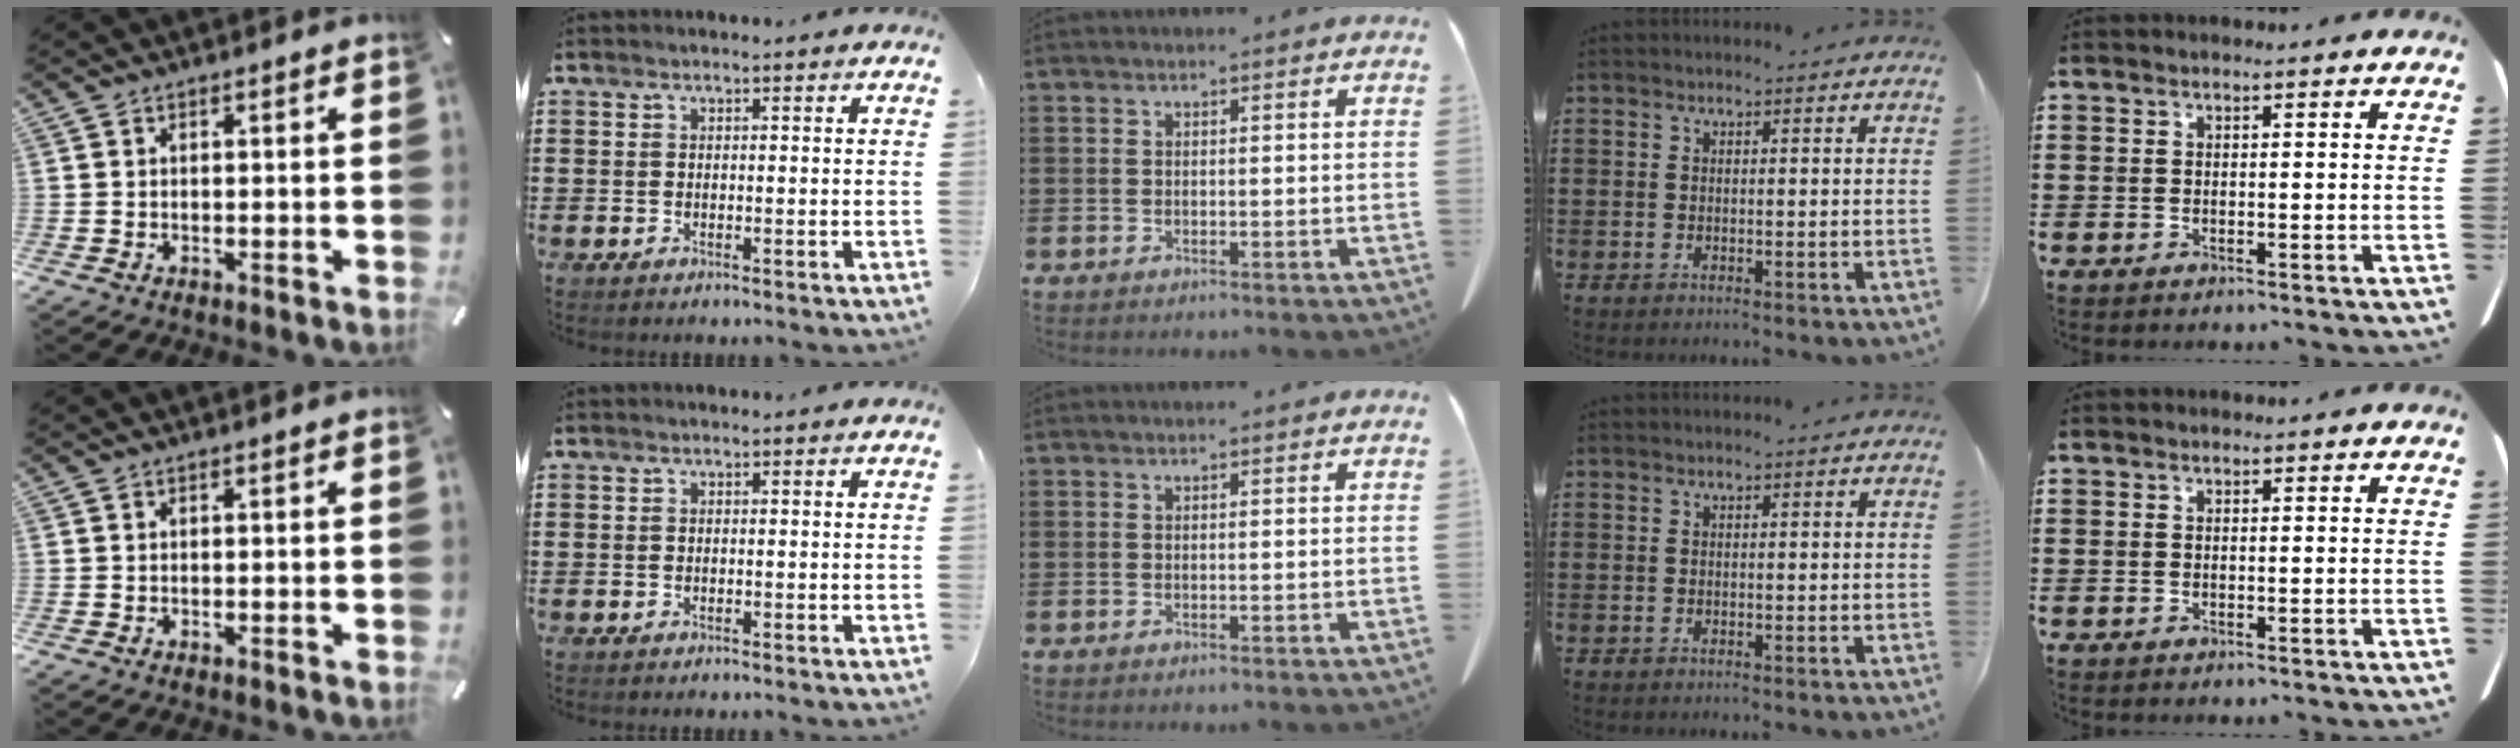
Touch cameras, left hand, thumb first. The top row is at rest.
{}